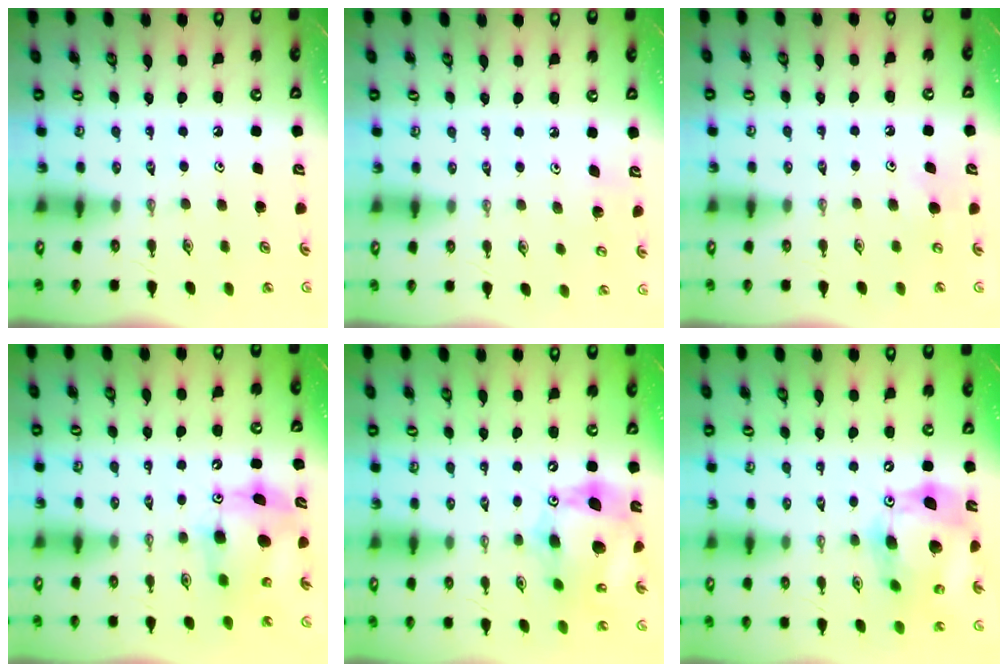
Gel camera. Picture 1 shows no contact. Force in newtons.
{"total": 4.6, "press": 4.6, "slide": 0.3}
{"total": 5.5, "press": 5.5, "slide": 0.5}
{"total": 9.3, "press": 9.3, "slide": 0.6}
{"total": 15.6, "press": 15.5, "slide": 1.4}
{"total": 17.2, "press": 17.0, "slide": 2.7}